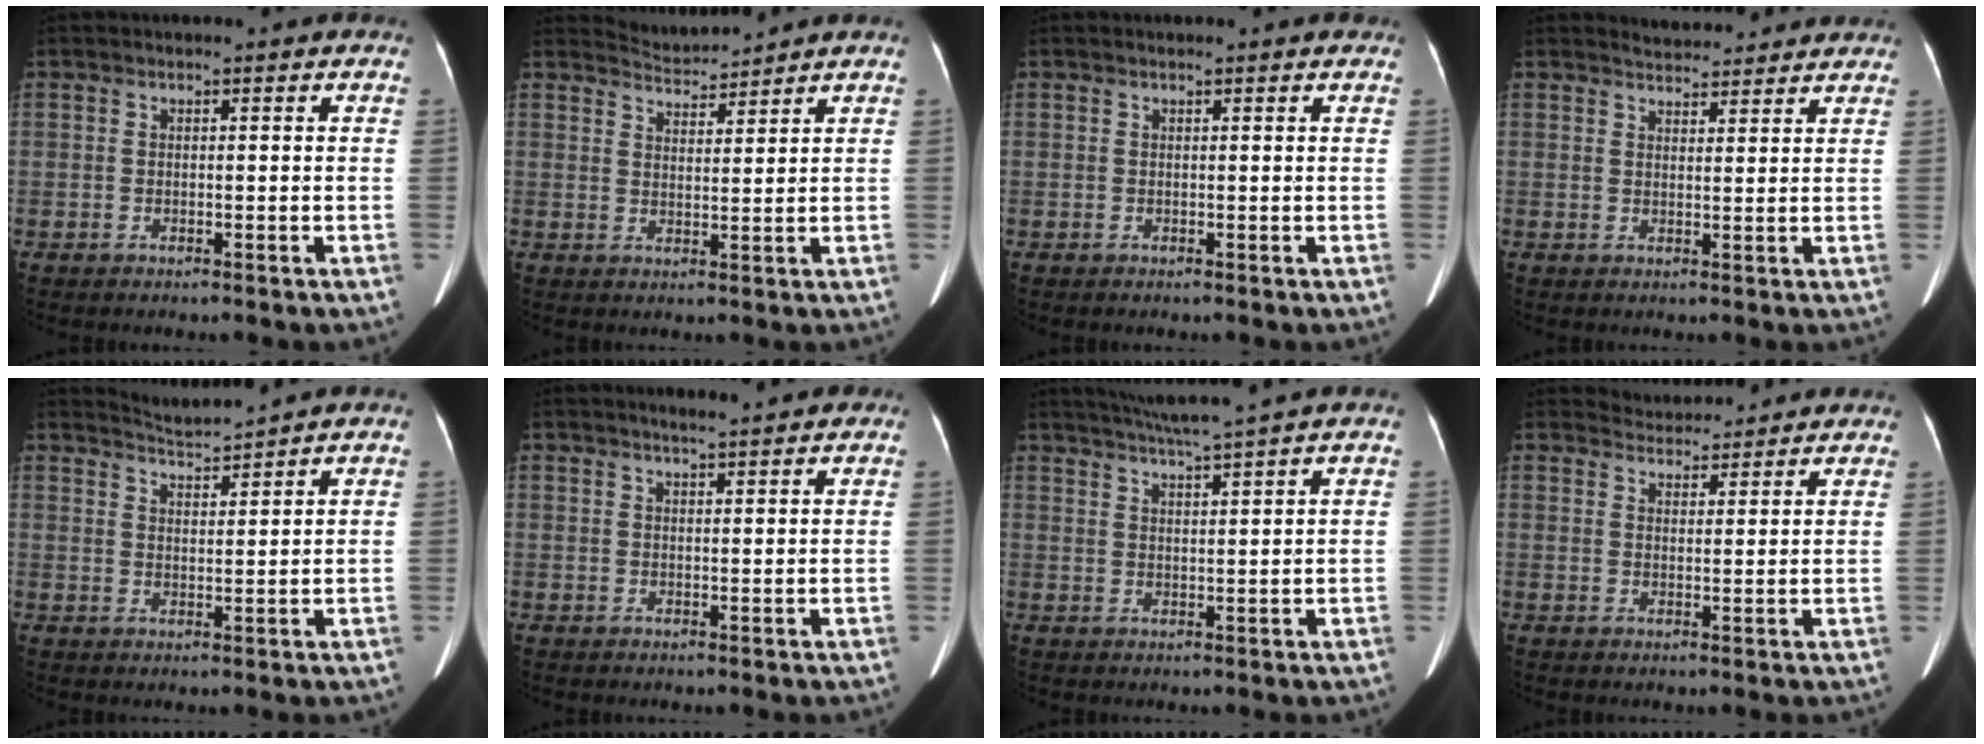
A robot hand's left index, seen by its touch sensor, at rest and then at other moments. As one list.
[{"total": 3.7, "force": [3.6, -0.5, -0.8], "torque": [0.007, 0.003, 0.071]}, {"total": 2.2, "force": [2.0, 0.1, 1.0], "torque": [-0.016, 0.012, 0.017]}, {"total": 5.8, "force": [5.6, 1.2, 0.9], "torque": [-0.015, 0.019, 0.070]}, {"total": 3.6, "force": [3.4, -1.2, -0.5], "torque": [0.003, -0.005, 0.069]}, {"total": 4.3, "force": [3.7, 0.4, 2.2], "torque": [-0.035, 0.012, 0.050]}, {"total": 7.2, "force": [6.3, -1.7, 3.2], "torque": [-0.054, 0.006, 0.102]}, {"total": 5.1, "force": [5.0, 0.8, -0.2], "torque": [-0.004, 0.020, 0.072]}]